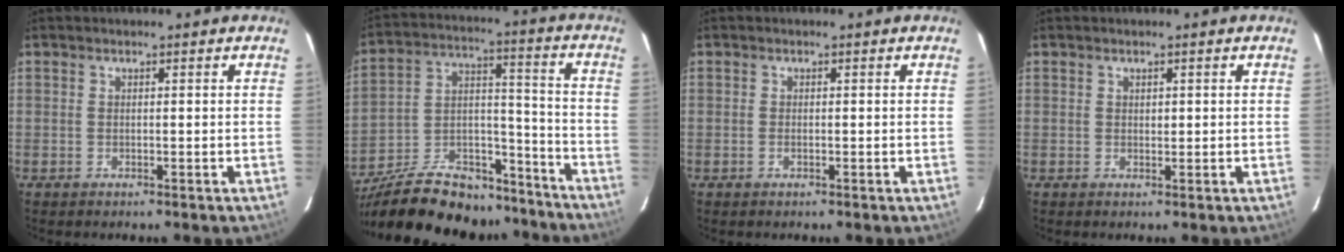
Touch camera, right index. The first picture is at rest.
{"total": 27.3, "force": [-21.6, 11.2, 12.3], "torque": [-0.246, 0.030, -0.317]}
{"total": 0.6, "force": [-0.2, 0.2, 0.5], "torque": [-0.010, 0.001, -0.004]}
{"total": 0.7, "force": [0.3, 0.5, 0.3], "torque": [-0.004, 0.003, 0.007]}